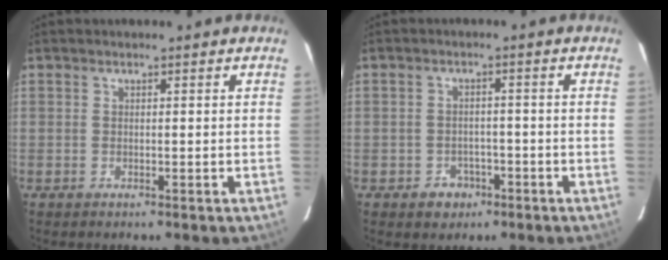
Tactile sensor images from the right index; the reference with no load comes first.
{"total": 3.6, "force": [-1.9, 2.9, 1.1], "torque": [-0.010, 0.008, -0.022]}